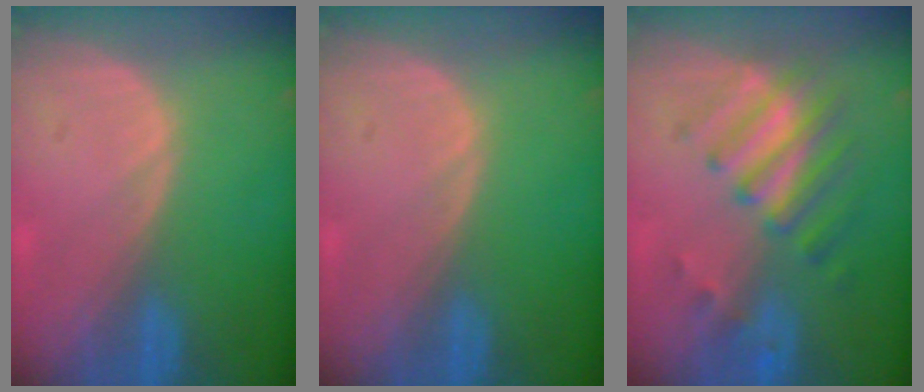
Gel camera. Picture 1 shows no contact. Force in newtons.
{"total": 0.0}
{"total": 7.8, "press": 7.0, "slide": 3.5}